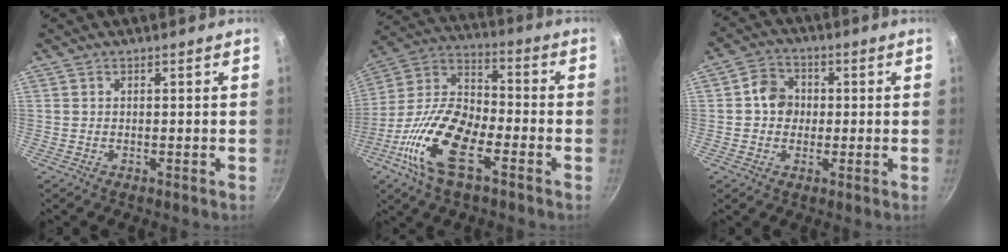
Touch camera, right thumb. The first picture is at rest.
{"total": 18.6, "force": [-7.8, 8.5, 14.5], "torque": [-0.273, 0.043, -0.168]}
{"total": 6.0, "force": [0.2, 5.4, 2.7], "torque": [-0.014, 0.012, -0.009]}